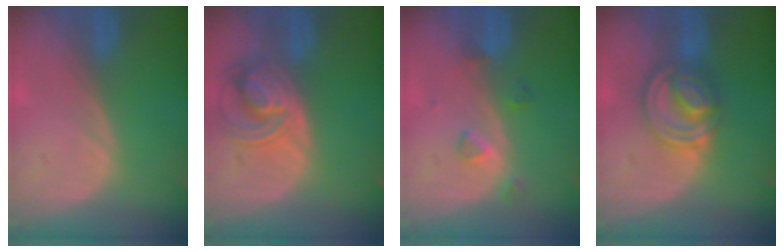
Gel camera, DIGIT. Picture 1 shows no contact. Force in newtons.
{"total": 7.8, "press": 6.9, "slide": 3.8}
{"total": 3.0, "press": 2.8, "slide": 0.9}
{"total": 8.1, "press": 6.9, "slide": 4.3}